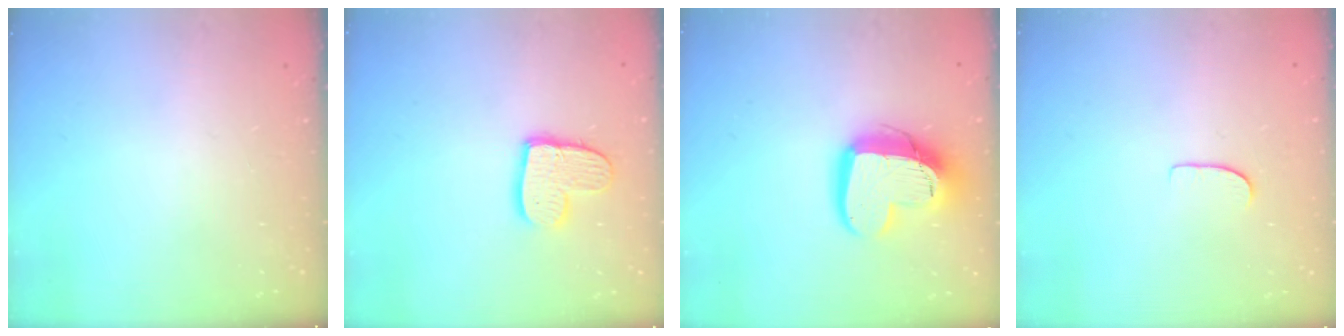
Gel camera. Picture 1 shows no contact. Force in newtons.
{"total": 10.6, "press": 10.6, "slide": 0.8}
{"total": 16.3, "press": 16.3, "slide": 1.4}
{"total": 5.2, "press": 5.2, "slide": 0.4}